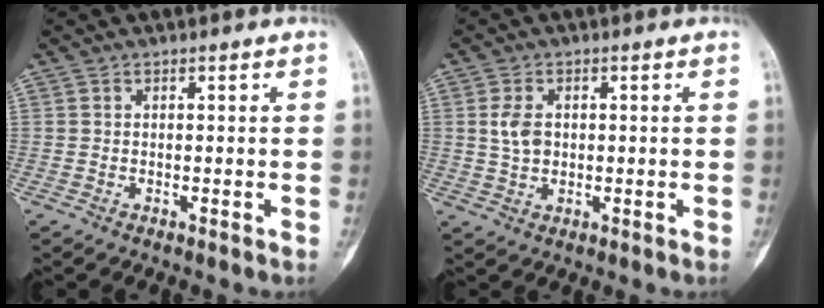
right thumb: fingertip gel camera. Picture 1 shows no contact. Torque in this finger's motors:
{"motor_torque": [-0.82, 0.38, 0.40, -0.28, 0.04]}